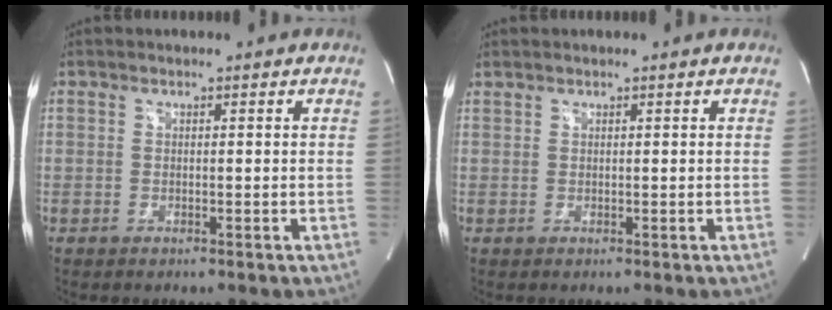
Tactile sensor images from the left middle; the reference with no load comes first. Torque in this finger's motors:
{"motor_torque": [0.99, -0.79, 0.41, 0.05]}